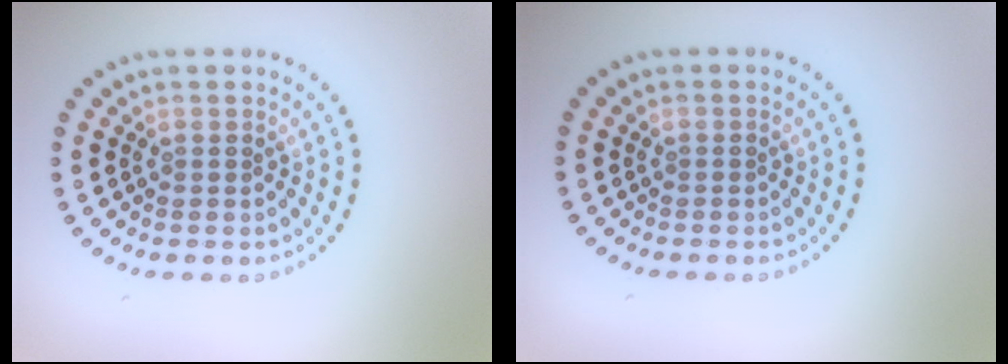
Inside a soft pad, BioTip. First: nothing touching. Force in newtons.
{"total": 0.0}